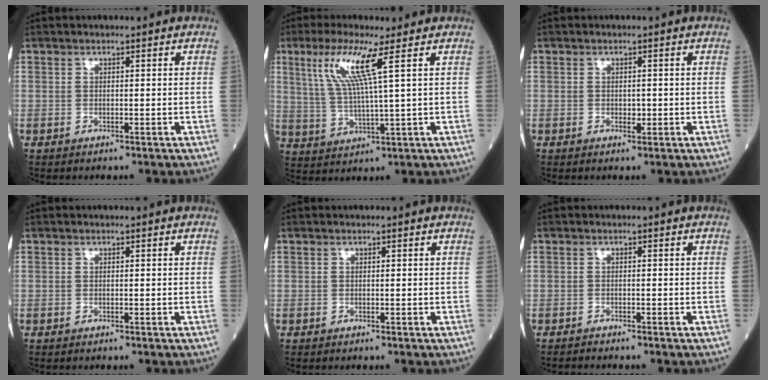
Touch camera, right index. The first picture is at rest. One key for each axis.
{"total": 8.5, "fx": 3.8, "fy": -0.8, "fz": 7.6, "tx": -0.159, "ty": 0.001, "tz": 0.078}
{"total": 1.1, "fx": -0.1, "fy": 0.7, "fz": 0.8, "tx": -0.012, "ty": -0.001, "tz": 0.000}
{"total": 0.0}
{"total": 0.0}
{"total": 0.9, "fx": -0.8, "fy": -0.3, "fz": 0.0, "tx": -0.003, "ty": -0.003, "tz": -0.016}